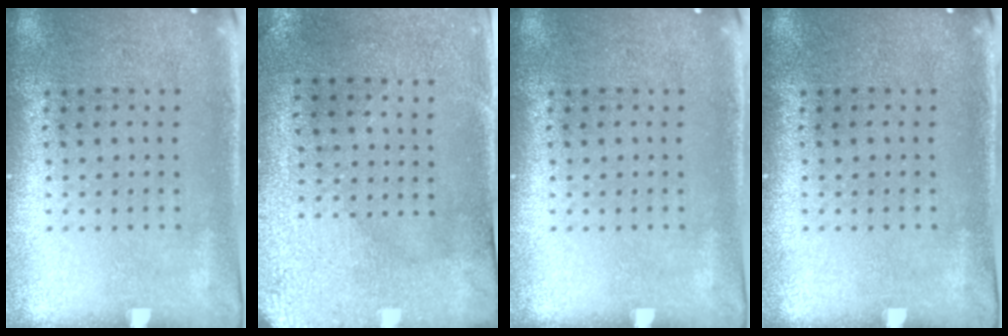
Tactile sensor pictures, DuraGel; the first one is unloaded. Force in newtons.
{"total": 3.0, "press": 2.5, "slide": 1.7}
{"total": 0.0}
{"total": 0.0}